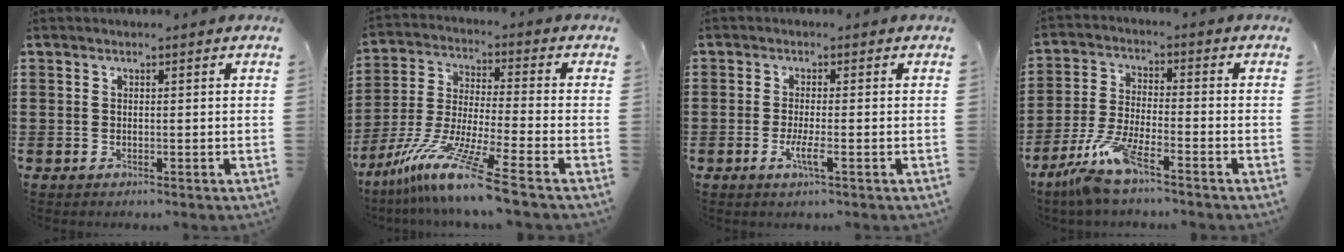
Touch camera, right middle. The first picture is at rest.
{"total": 12.0, "force": [-9.3, -0.1, 7.6], "torque": [-0.161, -0.001, -0.186]}
{"total": 3.0, "force": [-1.1, 0.3, 2.8], "torque": [-0.055, -0.006, -0.023]}
{"total": 8.2, "force": [-6.2, 0.9, 5.3], "torque": [-0.129, -0.017, -0.123]}